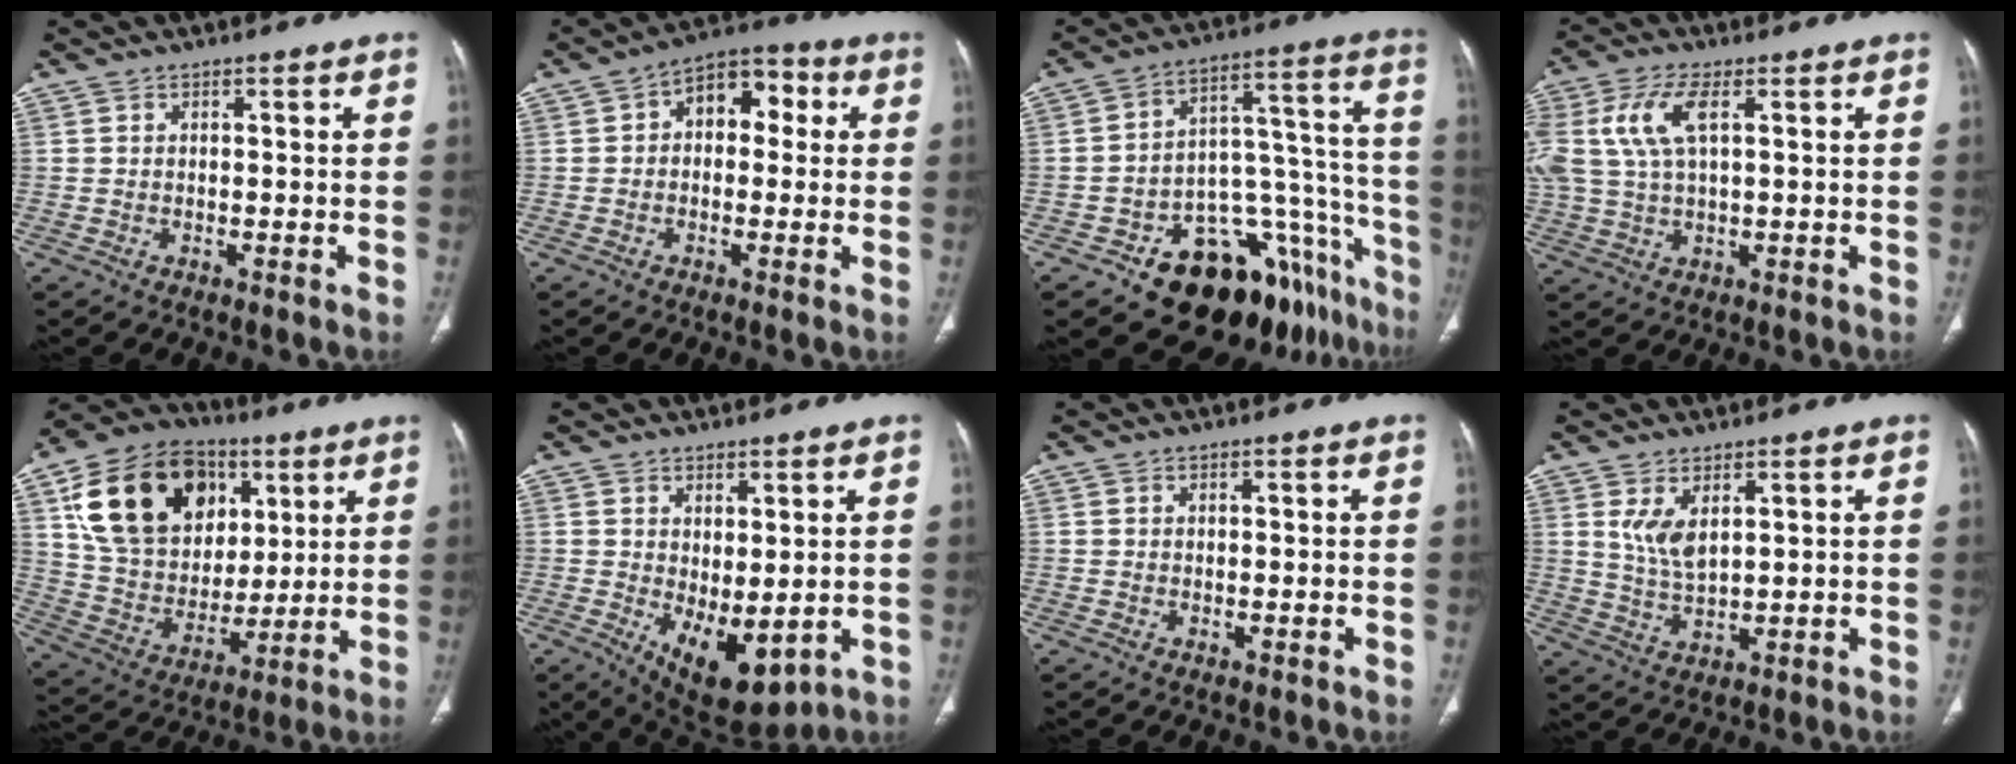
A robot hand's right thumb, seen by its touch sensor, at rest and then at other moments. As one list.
[{"total": 8.9, "force": [1.5, 5.9, 6.4], "torque": [-0.057, 0.029, 0.011]}, {"total": 23.5, "force": [-14.3, 12.3, 14.0], "torque": [-0.080, 0.135, -0.190]}, {"total": 11.0, "force": [3.1, 5.0, 9.2], "torque": [-0.225, 0.013, 0.067]}, {"total": 24.5, "force": [9.1, 17.8, 14.1], "torque": [-0.227, -0.003, 0.163]}, {"total": 10.1, "force": [-1.5, 5.0, 8.7], "torque": [-0.119, -0.013, 0.005]}, {"total": 0.0}, {"total": 5.2, "force": [2.2, 2.3, 4.2], "torque": [-0.081, -0.018, 0.055]}]